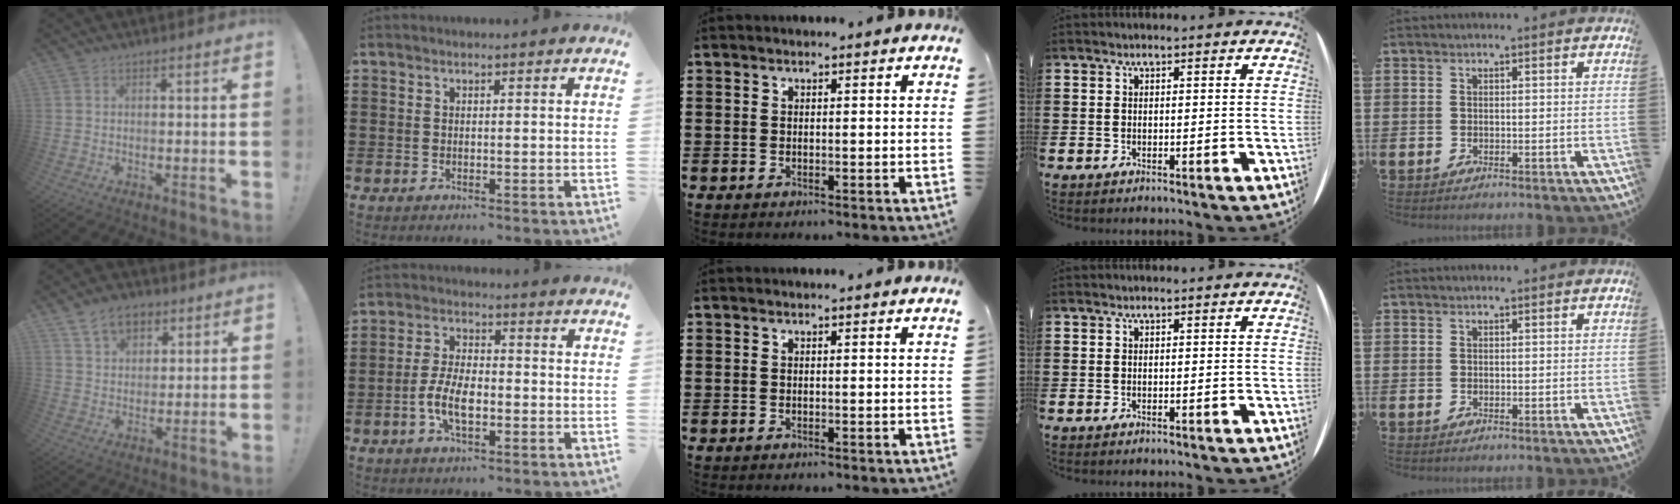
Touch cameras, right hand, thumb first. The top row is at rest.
{"thumb": {"total": 9.3, "force": [5.6, 6.3, 4.0], "torque": [-0.063, -0.021, 0.108]}, "index": {"total": 6.8, "force": [-2.2, 3.0, 5.7], "torque": [-0.139, -0.006, -0.048]}}